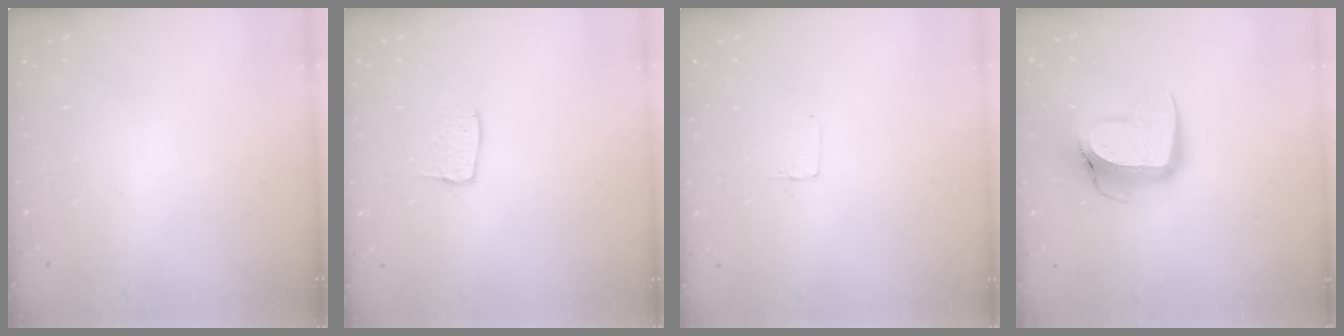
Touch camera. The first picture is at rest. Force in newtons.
{"total": 4.3, "press": 4.3, "slide": 0.3}
{"total": 1.2, "press": 1.2, "slide": 0.0}
{"total": 12.9, "press": 12.9, "slide": 1.2}